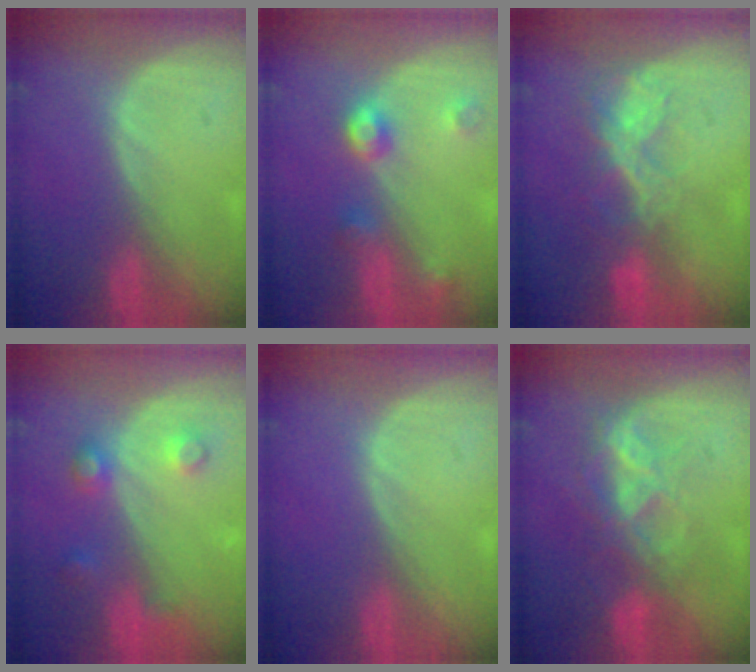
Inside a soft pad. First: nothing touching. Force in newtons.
{"total": 4.5, "press": 4.0, "slide": 2.0}
{"total": 6.8, "press": 5.8, "slide": 3.4}
{"total": 4.2, "press": 4.2, "slide": 0.0}
{"total": 0.0}
{"total": 6.8, "press": 6.7, "slide": 1.5}